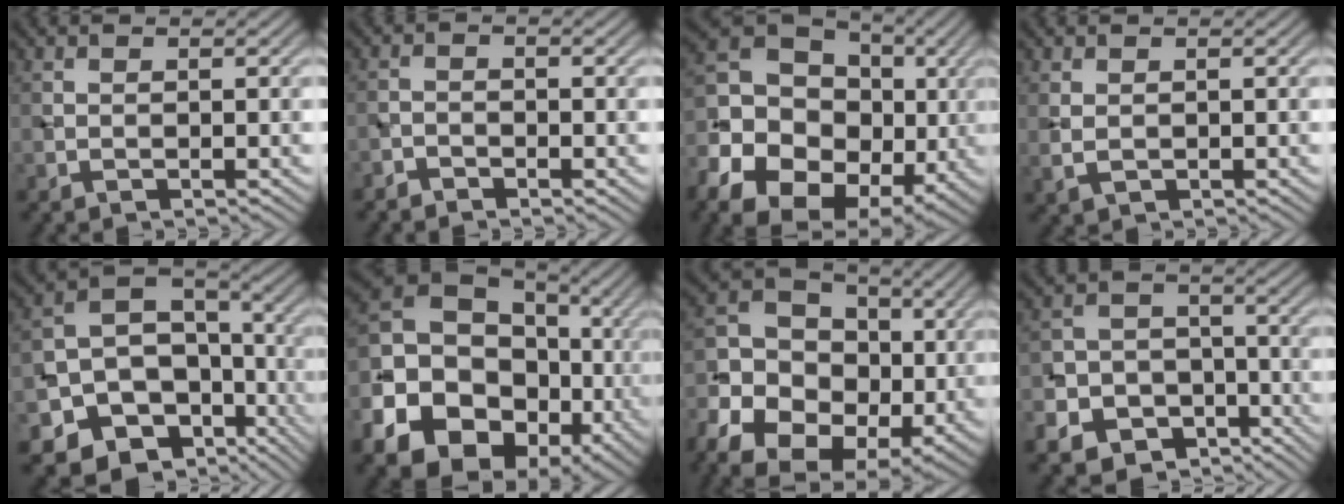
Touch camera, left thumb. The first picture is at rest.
{"total": 1.7, "force": [-1.5, 0.6, 0.5], "torque": [-0.009, 0.000, -0.033]}
{"total": 18.1, "force": [-4.1, 14.2, 10.4], "torque": [-0.255, -0.022, -0.072]}
{"total": 1.6, "force": [0.2, 1.1, 1.1], "torque": [-0.033, -0.003, 0.009]}
{"total": 16.6, "force": [-6.4, 13.0, 8.1], "torque": [-0.190, -0.030, -0.077]}
{"total": 22.3, "force": [-6.1, 17.5, 12.4], "torque": [-0.249, -0.017, -0.134]}
{"total": 15.3, "force": [-4.1, 11.9, 8.7], "torque": [-0.219, -0.022, -0.078]}
{"total": 13.1, "force": [-8.3, 9.5, 3.6], "torque": [-0.113, -0.041, -0.131]}